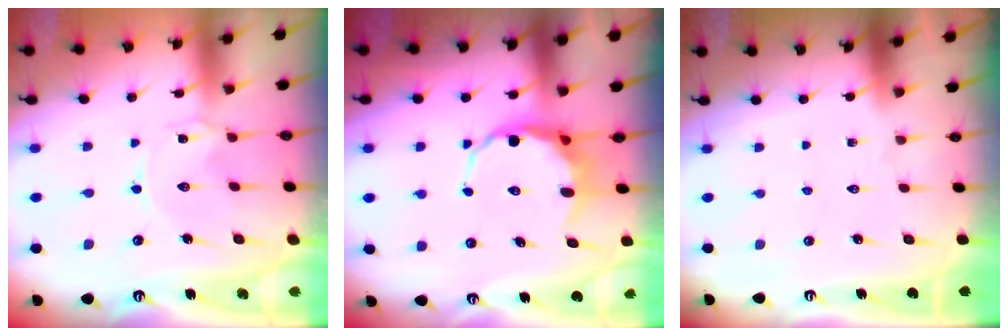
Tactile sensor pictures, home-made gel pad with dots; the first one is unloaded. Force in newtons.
{"total": 8.9, "press": 8.7, "slide": 2.1}
{"total": 0.0}